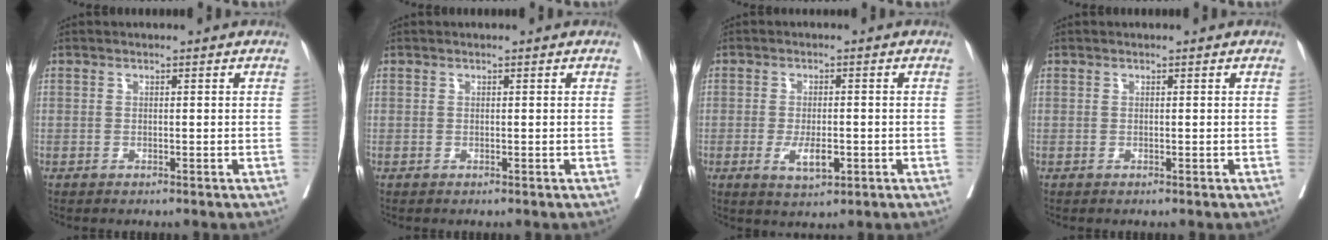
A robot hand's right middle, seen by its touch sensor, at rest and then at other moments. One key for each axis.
{"total": 0.0}
{"total": 4.5, "fx": -1.5, "fy": 1.6, "fz": 4.0, "tx": -0.071, "ty": -0.004, "tz": -0.018}
{"total": 0.0}